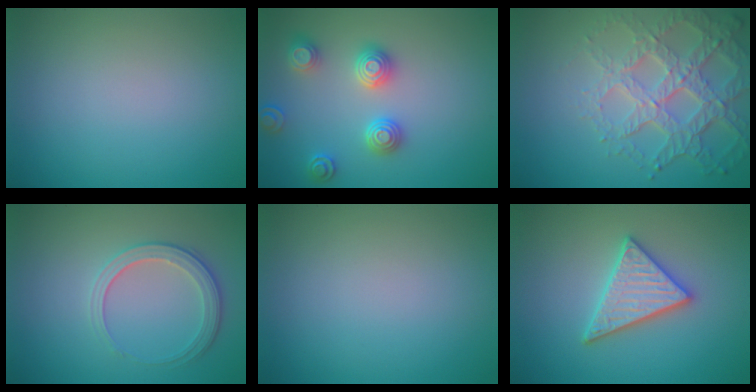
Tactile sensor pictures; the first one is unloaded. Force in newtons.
{"total": 3.5, "press": 3.4, "slide": 0.8}
{"total": 6.5, "press": 4.9, "slide": 4.3}
{"total": 2.7, "press": 2.5, "slide": 1.2}
{"total": 0.0}
{"total": 3.6, "press": 3.5, "slide": 0.6}